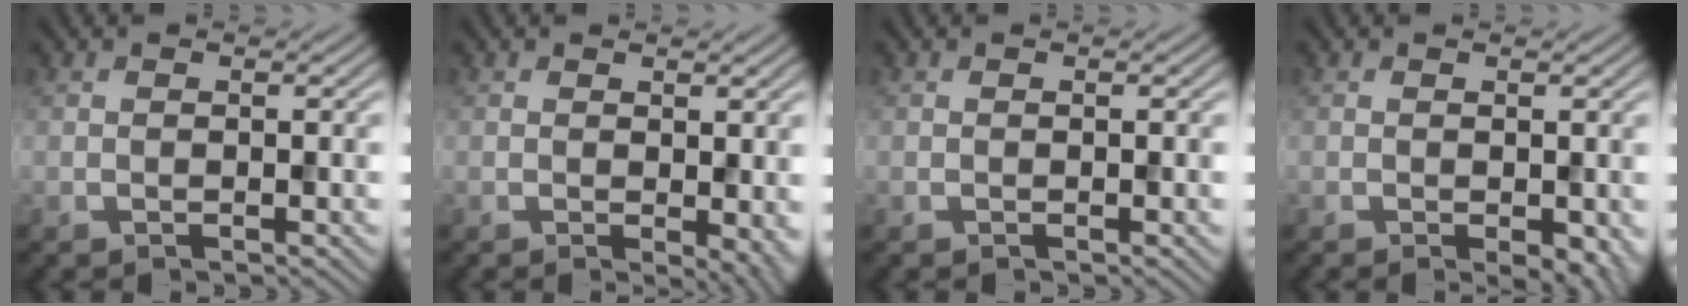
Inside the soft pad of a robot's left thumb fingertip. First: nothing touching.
{"total": 3.0, "force": [-0.2, 1.5, 2.6], "torque": [-0.026, -0.008, -0.001]}
{"total": 0.0}
{"total": 3.0, "force": [-1.0, 1.5, 2.4], "torque": [-0.031, -0.015, -0.007]}